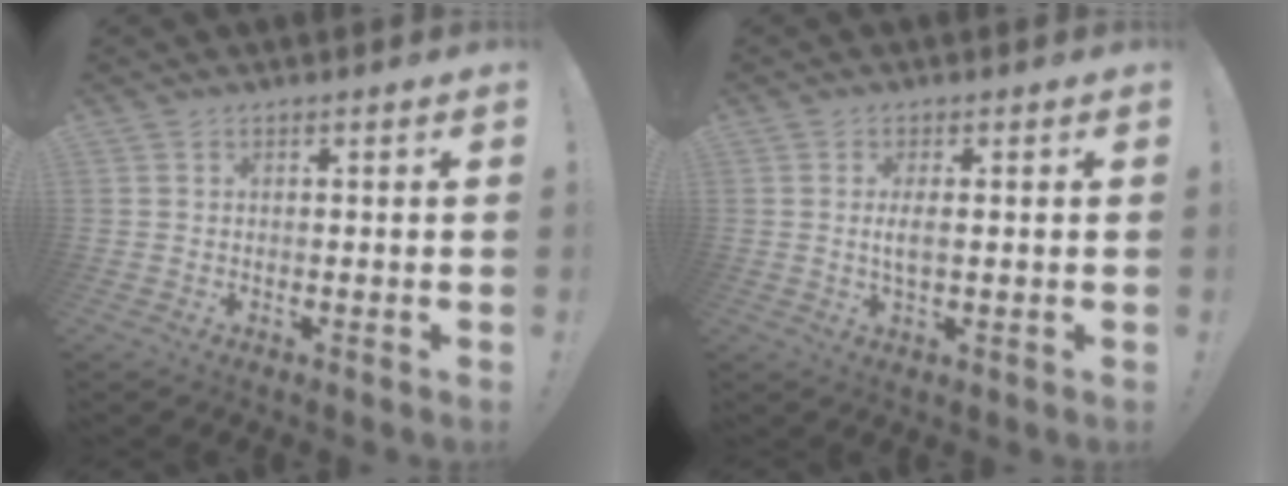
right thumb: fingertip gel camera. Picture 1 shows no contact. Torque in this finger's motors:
{"motor_torque": [0.16, 0.06, -0.13, 0.04, 0.03]}